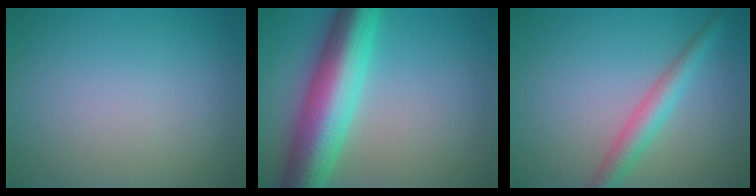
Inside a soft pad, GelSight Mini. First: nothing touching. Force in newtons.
{"total": 9.9, "press": 9.9, "slide": 0.1}
{"total": 3.2, "press": 3.2, "slide": 0.1}